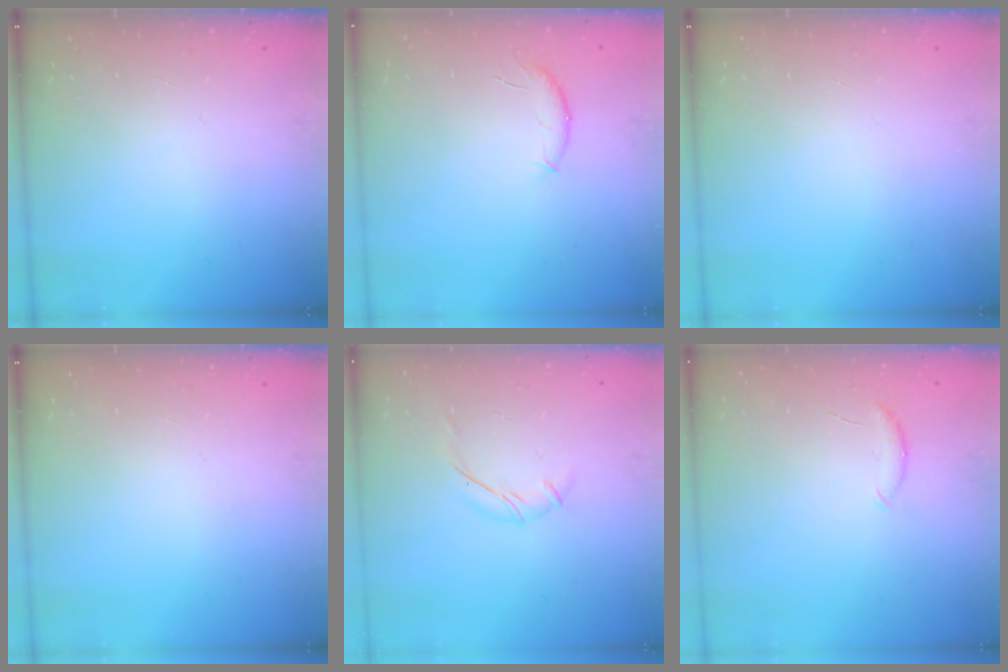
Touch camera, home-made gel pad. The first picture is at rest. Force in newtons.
{"total": 6.1, "press": 6.0, "slide": 1.0}
{"total": 0.0}
{"total": 0.0}
{"total": 7.7, "press": 7.6, "slide": 0.8}
{"total": 6.2, "press": 6.1, "slide": 0.9}